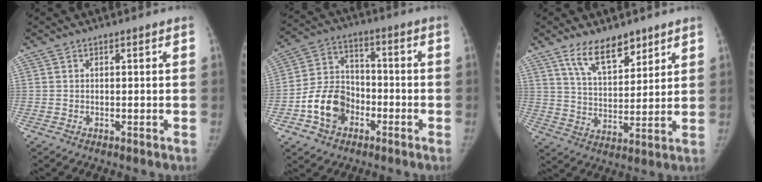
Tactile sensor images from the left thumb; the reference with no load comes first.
{"total": 11.6, "force": [-4.6, 8.9, 5.9], "torque": [-0.082, 0.034, -0.085]}
{"total": 10.7, "force": [7.4, 5.0, 6.0], "torque": [-0.073, -0.049, 0.136]}